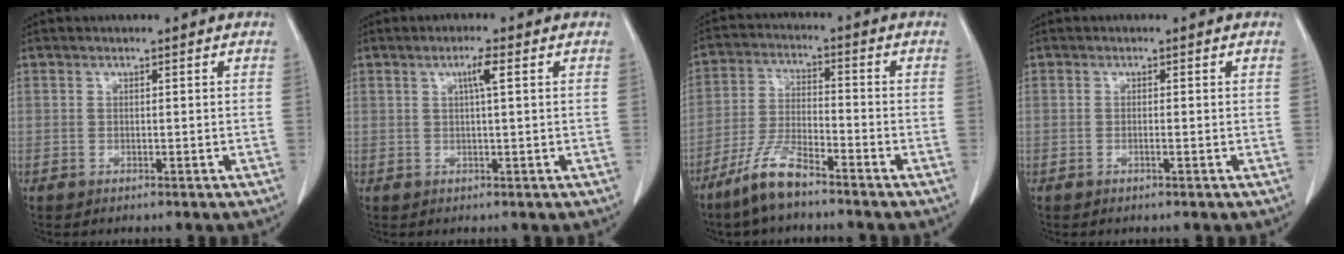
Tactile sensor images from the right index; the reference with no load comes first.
{"total": 2.4, "force": [0.7, -0.2, 2.3], "torque": [-0.045, 0.003, 0.013]}
{"total": 8.1, "force": [-6.1, 1.3, 5.1], "torque": [-0.117, -0.014, -0.122]}
{"total": 0.6, "force": [-0.3, -0.1, 0.5], "torque": [-0.013, 0.002, -0.004]}